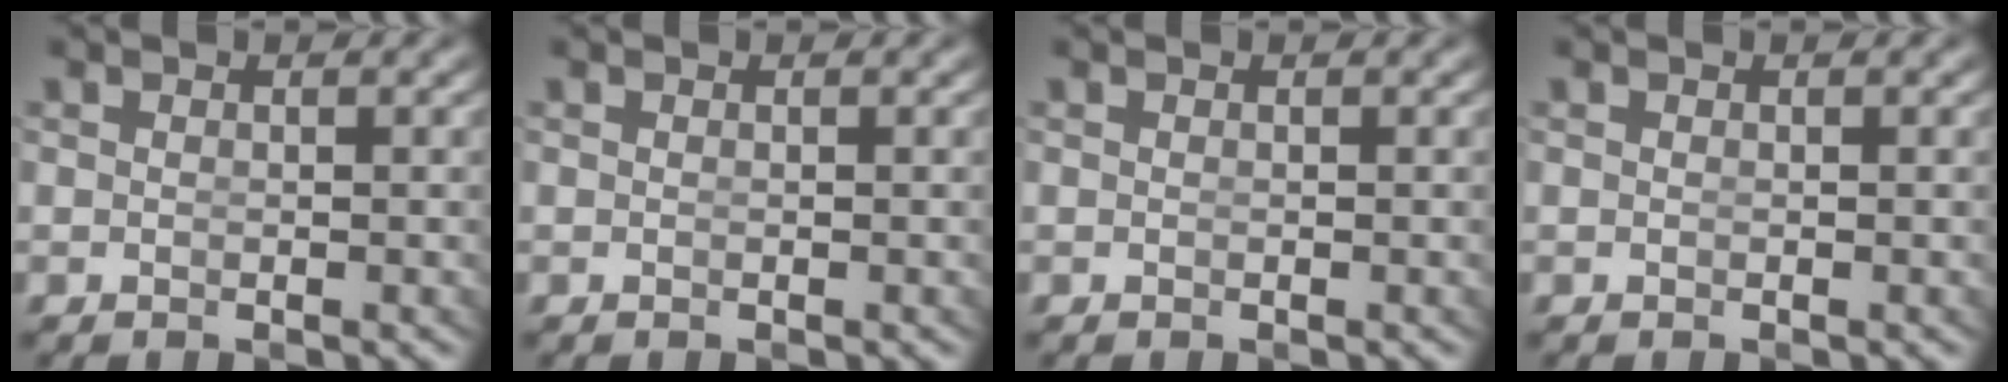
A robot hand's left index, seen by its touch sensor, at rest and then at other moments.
{"total": 0.0}
{"total": 0.0}
{"total": 0.0}